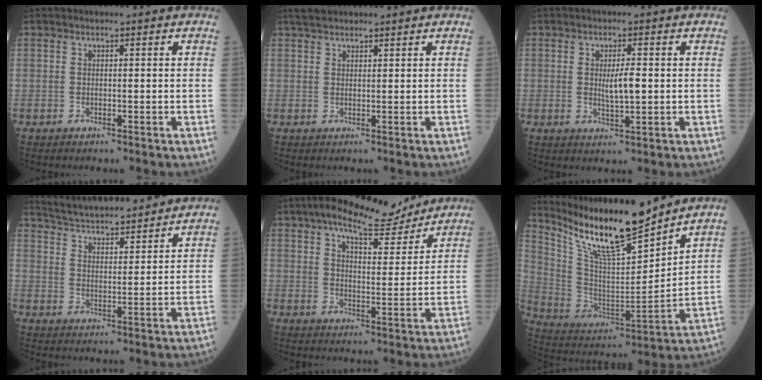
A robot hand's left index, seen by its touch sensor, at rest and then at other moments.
{"total": 3.1, "force": [2.8, 0.8, 1.0], "torque": [-0.016, 0.022, 0.049]}
{"total": 4.8, "force": [-0.4, 2.2, 4.2], "torque": [-0.070, 0.004, -0.006]}
{"total": 16.5, "force": [15.3, 2.2, 5.7], "torque": [-0.097, 0.020, 0.233]}
{"total": 12.2, "force": [10.4, 2.8, 5.6], "torque": [-0.086, 0.008, 0.150]}
{"total": 16.9, "force": [14.0, 1.6, 9.3], "torque": [-0.179, -0.008, 0.264]}